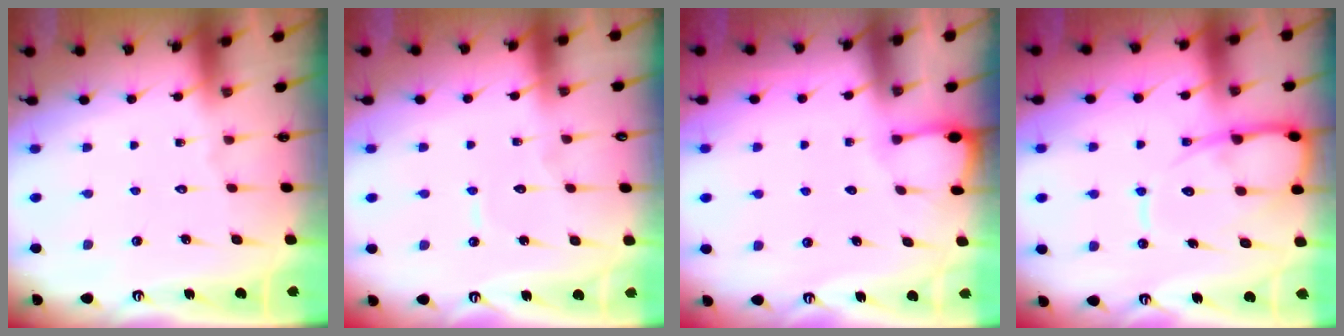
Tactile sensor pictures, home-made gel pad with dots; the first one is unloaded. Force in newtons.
{"total": 4.6, "press": 4.6, "slide": 0.2}
{"total": 2.7, "press": 2.7, "slide": 0.3}
{"total": 11.4, "press": 11.3, "slide": 1.1}